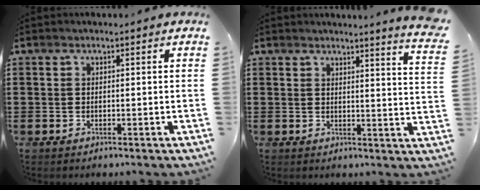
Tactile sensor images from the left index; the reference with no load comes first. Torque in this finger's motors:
{"motor_torque": [2.14, 0.00, 0.16, 0.07]}